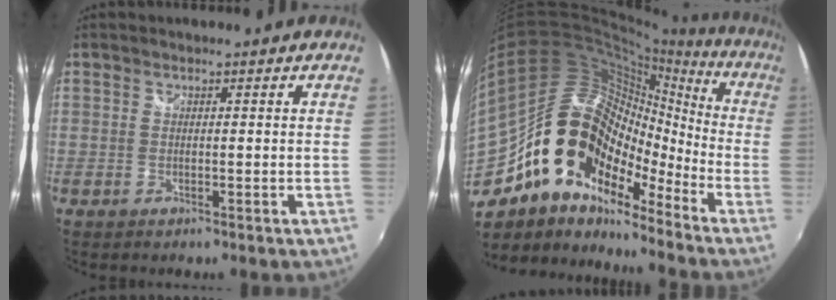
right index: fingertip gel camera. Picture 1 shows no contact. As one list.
[{"total": 21.1, "force": [-13.0, 12.8, 10.5], "torque": [-0.201, 0.028, -0.239]}]